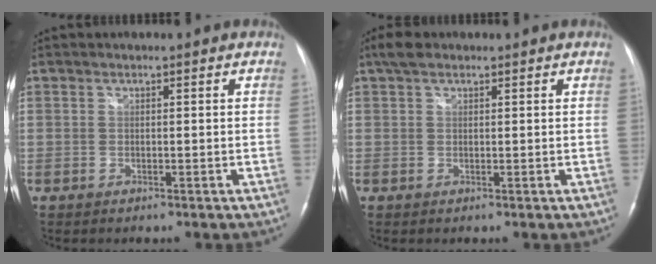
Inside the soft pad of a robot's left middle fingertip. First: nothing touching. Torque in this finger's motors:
{"motor_torque": [0.27, -0.23, -0.11, 0.03]}